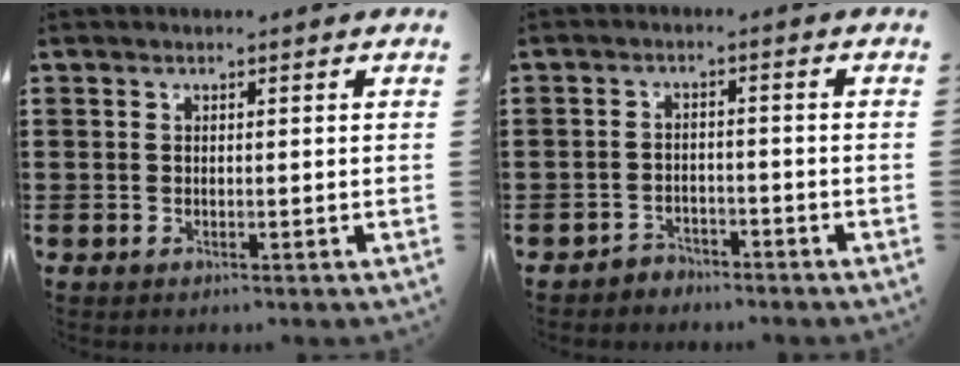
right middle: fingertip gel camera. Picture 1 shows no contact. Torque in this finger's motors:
{"motor_torque": [0.64, -0.35, 0.00, 0.00]}